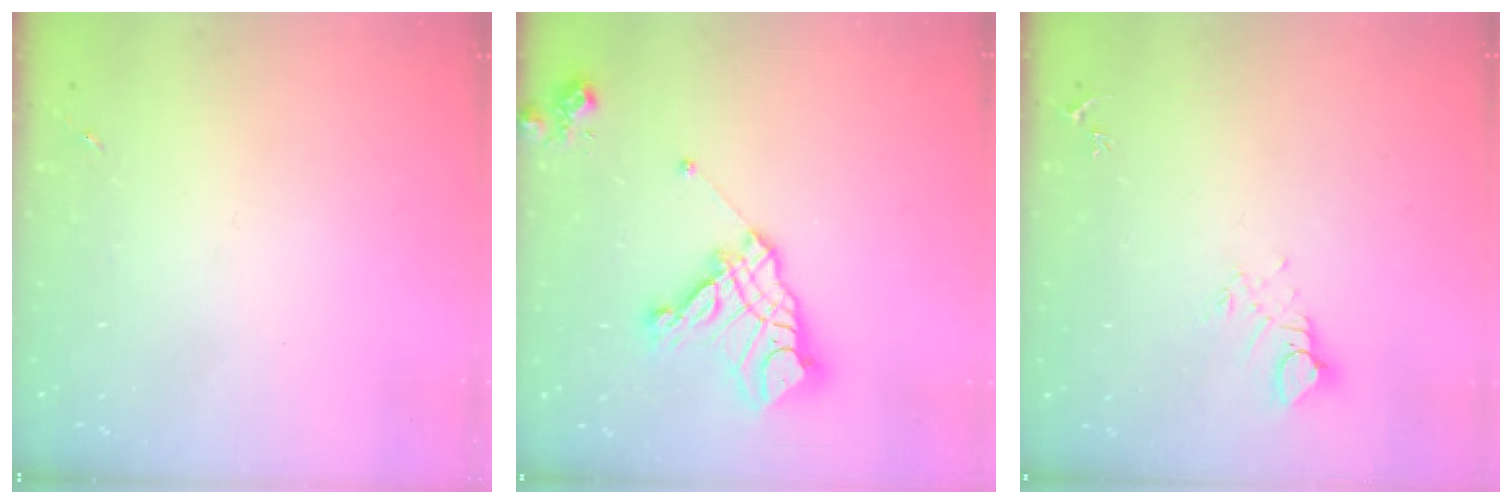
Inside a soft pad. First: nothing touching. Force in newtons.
{"total": 16.6, "press": 16.5, "slide": 2.1}
{"total": 6.7, "press": 6.7, "slide": 0.4}